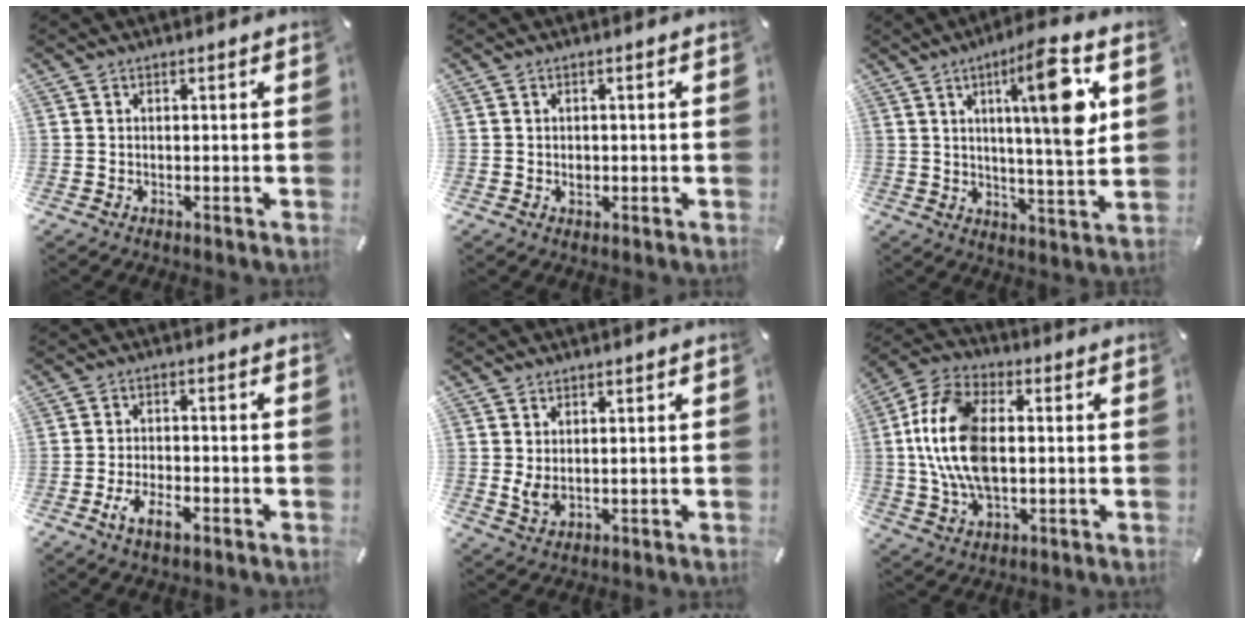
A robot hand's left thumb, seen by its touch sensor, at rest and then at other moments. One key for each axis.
{"total": 1.0, "fx": 0.0, "fy": 0.9, "fz": 0.6, "tx": -0.013, "ty": 0.004, "tz": -0.002}
{"total": 15.9, "fx": 5.9, "fy": 3.2, "fz": 14.4, "tx": -0.213, "ty": -0.014, "tz": 0.080}
{"total": 5.8, "fx": -2.9, "fy": 2.4, "fz": 4.4, "tx": -0.087, "ty": 0.006, "tz": -0.053}
{"total": 3.7, "fx": 1.0, "fy": 2.2, "fz": 2.8, "tx": -0.069, "ty": -0.003, "tz": 0.017}
{"total": 15.2, "fx": 0.3, "fy": 9.6, "fz": 11.8, "tx": -0.274, "ty": 0.001, "tz": 0.002}